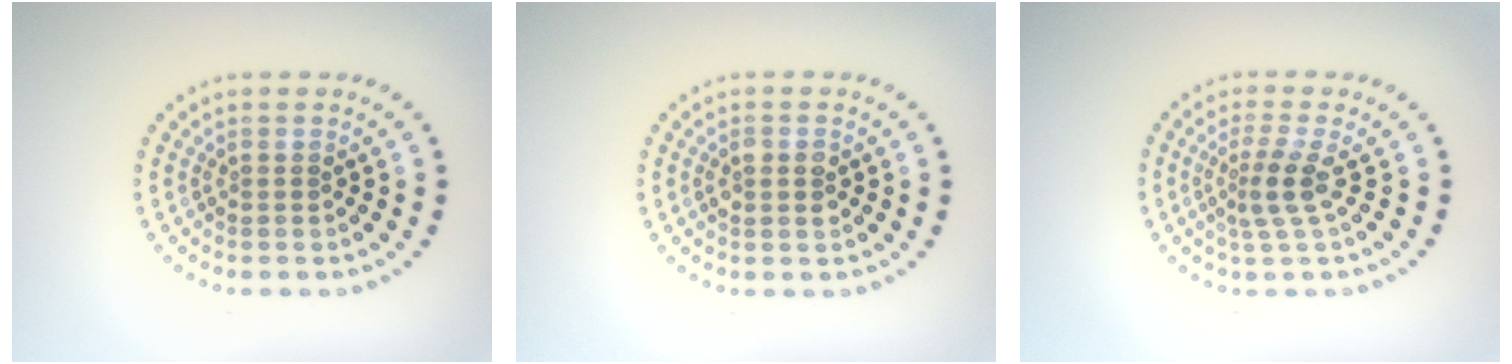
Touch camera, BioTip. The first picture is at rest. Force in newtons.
{"total": 1.6, "press": 1.6, "slide": 0.2}
{"total": 2.5, "press": 1.7, "slide": 1.8}